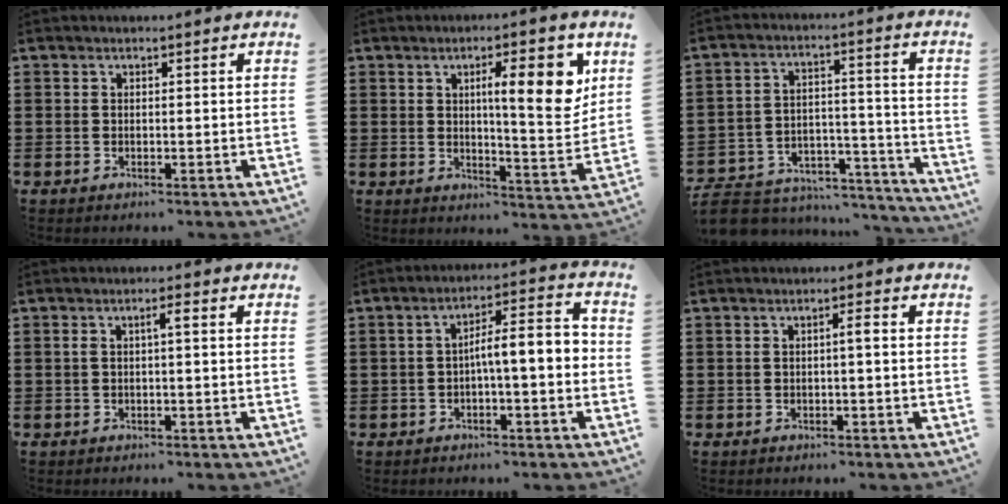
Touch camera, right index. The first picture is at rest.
{"total": 10.4, "force": [4.0, 2.2, 9.4], "torque": [-0.137, -0.014, 0.055]}
{"total": 6.7, "force": [-6.1, 2.4, 1.3], "torque": [-0.030, 0.015, -0.122]}
{"total": 2.0, "force": [0.0, 0.2, 2.0], "torque": [-0.039, 0.002, -0.002]}
{"total": 6.0, "force": [-0.9, 1.4, 5.8], "torque": [-0.099, 0.003, -0.024]}
{"total": 1.5, "force": [-0.1, 0.1, 1.5], "torque": [-0.028, 0.001, -0.004]}